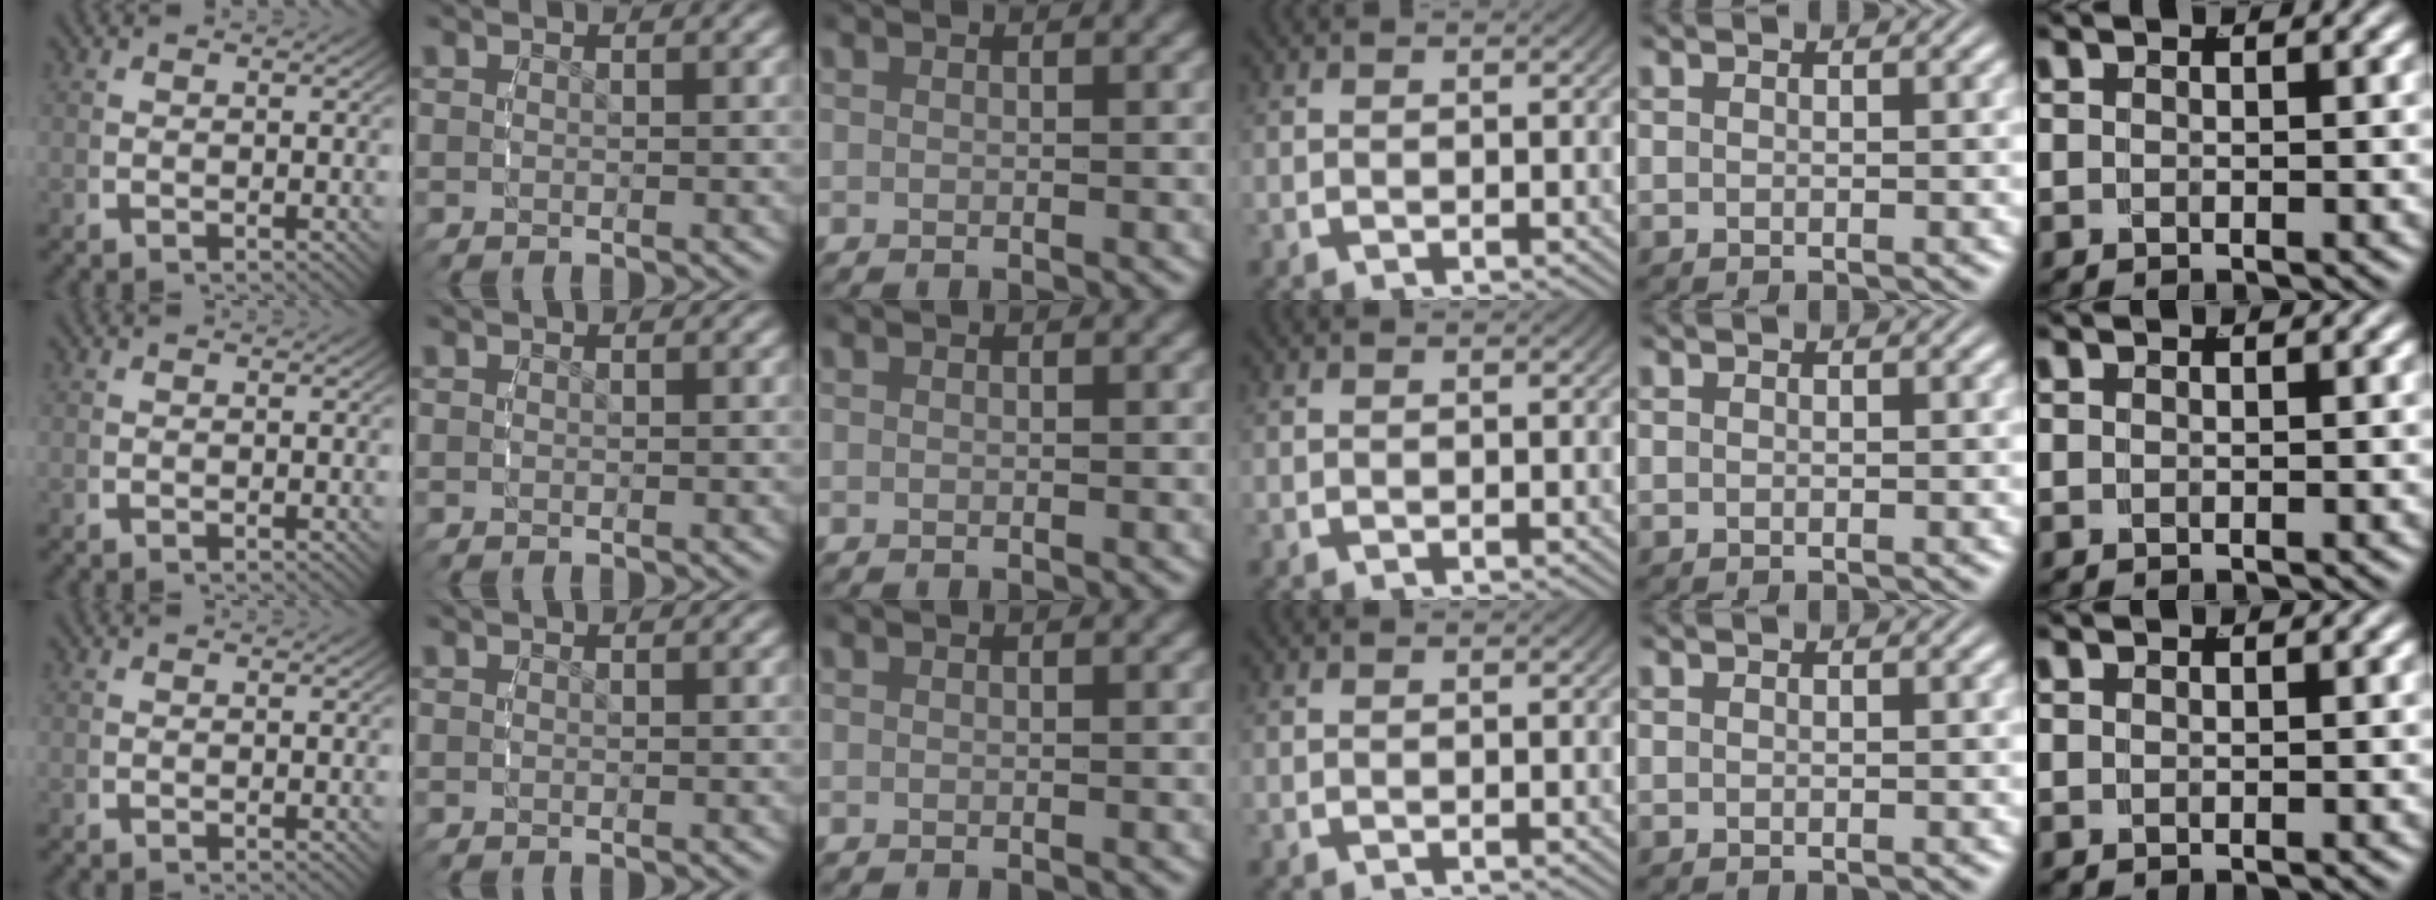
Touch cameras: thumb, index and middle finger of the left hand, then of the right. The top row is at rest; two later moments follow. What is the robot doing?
{"motion": "reach", "object": "ribbon"}